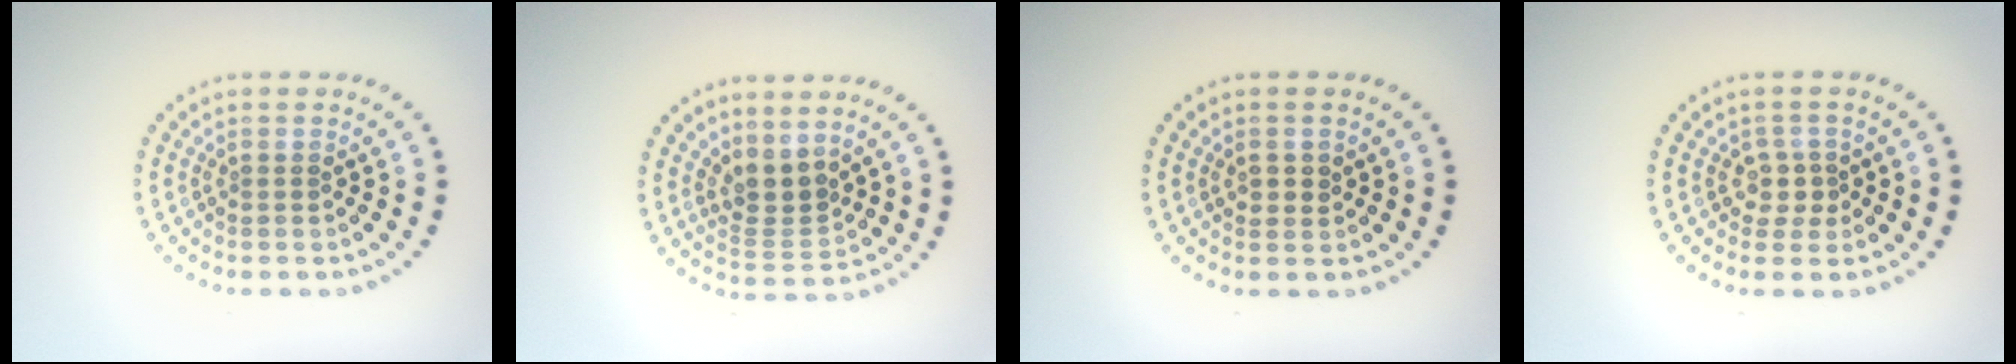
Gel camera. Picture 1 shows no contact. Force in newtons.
{"total": 2.8, "press": 2.2, "slide": 1.8}
{"total": 1.1, "press": 1.1, "slide": 0.2}
{"total": 1.6, "press": 1.2, "slide": 1.0}